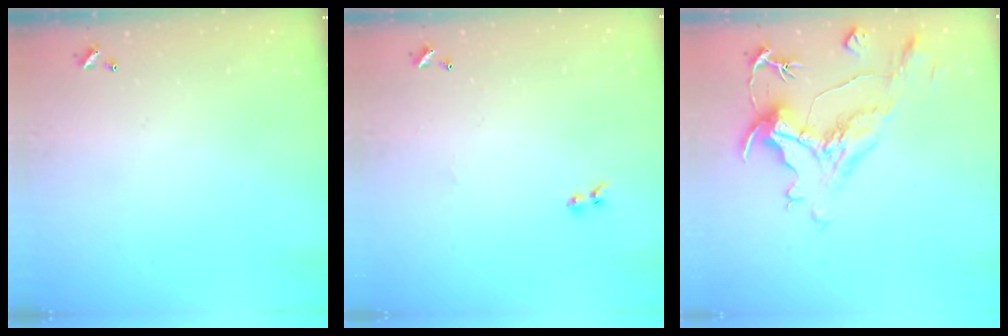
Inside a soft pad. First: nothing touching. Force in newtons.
{"total": 2.1, "press": 1.9, "slide": 1.0}
{"total": 2.0, "press": 1.0, "slide": 1.8}